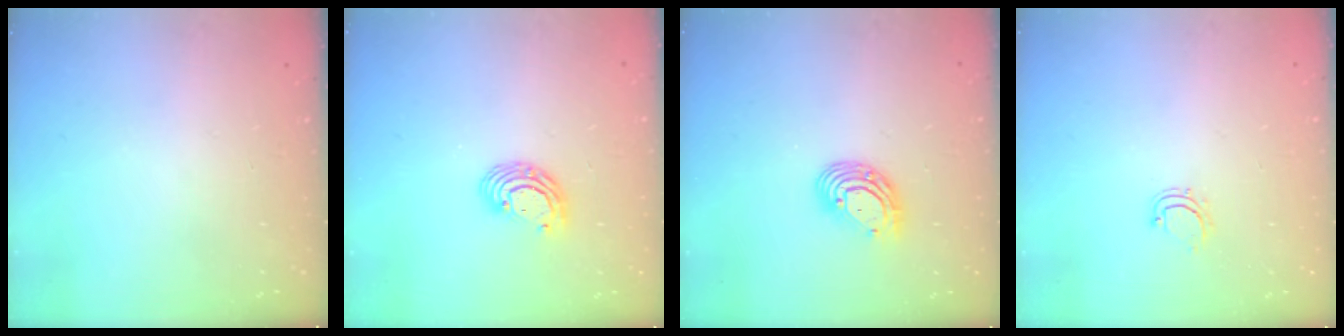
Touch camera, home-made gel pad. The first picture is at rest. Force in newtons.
{"total": 7.2, "press": 7.2, "slide": 1.0}
{"total": 10.7, "press": 10.5, "slide": 2.2}
{"total": 4.3, "press": 4.2, "slide": 0.6}